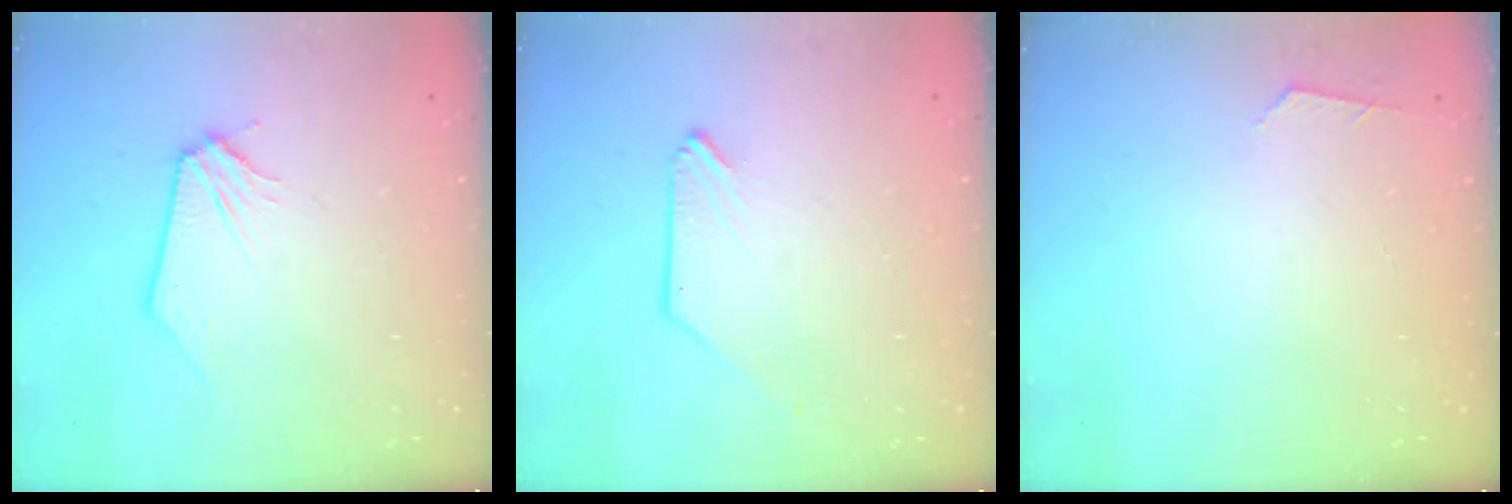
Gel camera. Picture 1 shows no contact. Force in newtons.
{"total": 0.0}
{"total": 1.7, "press": 1.7, "slide": 0.2}